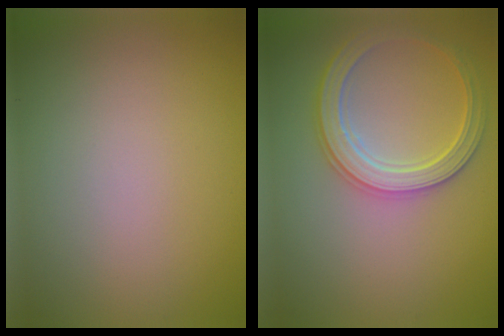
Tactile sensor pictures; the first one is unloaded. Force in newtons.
{"total": 4.1, "press": 4.0, "slide": 1.1}